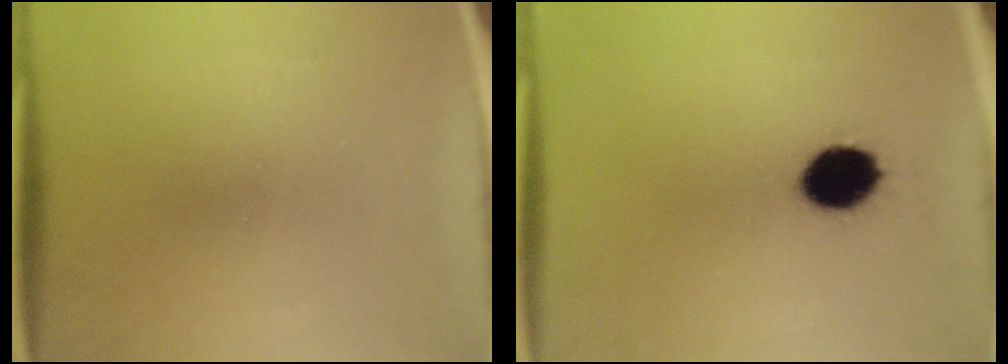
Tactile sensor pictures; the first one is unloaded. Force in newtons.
{"total": 10.9}